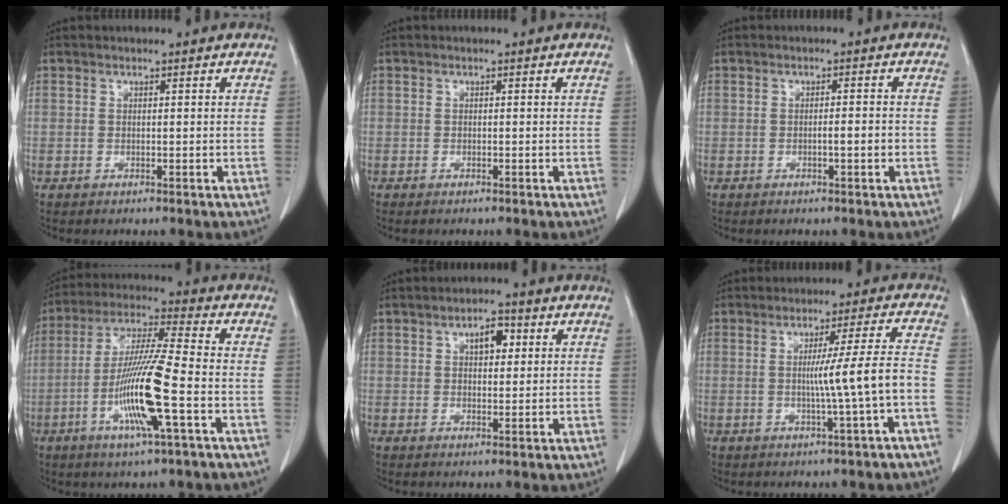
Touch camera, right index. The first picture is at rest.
{"total": 0.0}
{"total": 1.9, "force": [-0.6, 0.1, 1.8], "torque": [-0.030, 0.000, -0.011]}
{"total": 13.4, "force": [-4.1, 0.1, 12.7], "torque": [-0.255, -0.011, -0.084]}
{"total": 4.0, "force": [1.5, 1.9, 3.2], "torque": [-0.047, 0.007, 0.021]}
{"total": 7.4, "force": [-1.6, -1.7, 7.0], "torque": [-0.104, 0.002, -0.023]}